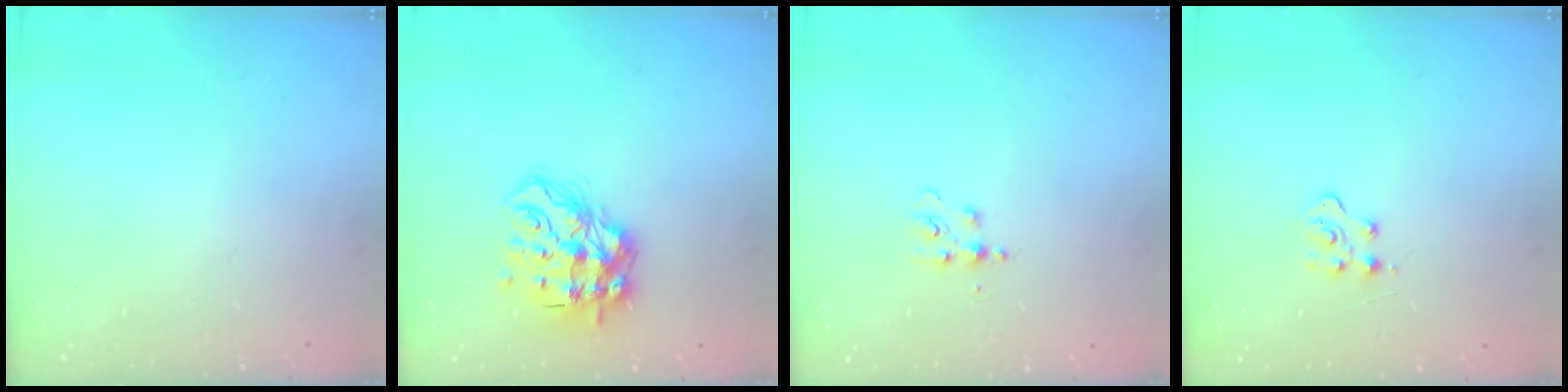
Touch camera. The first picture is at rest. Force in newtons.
{"total": 14.6, "press": 14.5, "slide": 1.7}
{"total": 5.1, "press": 5.1, "slide": 0.6}
{"total": 3.4, "press": 3.4, "slide": 0.3}